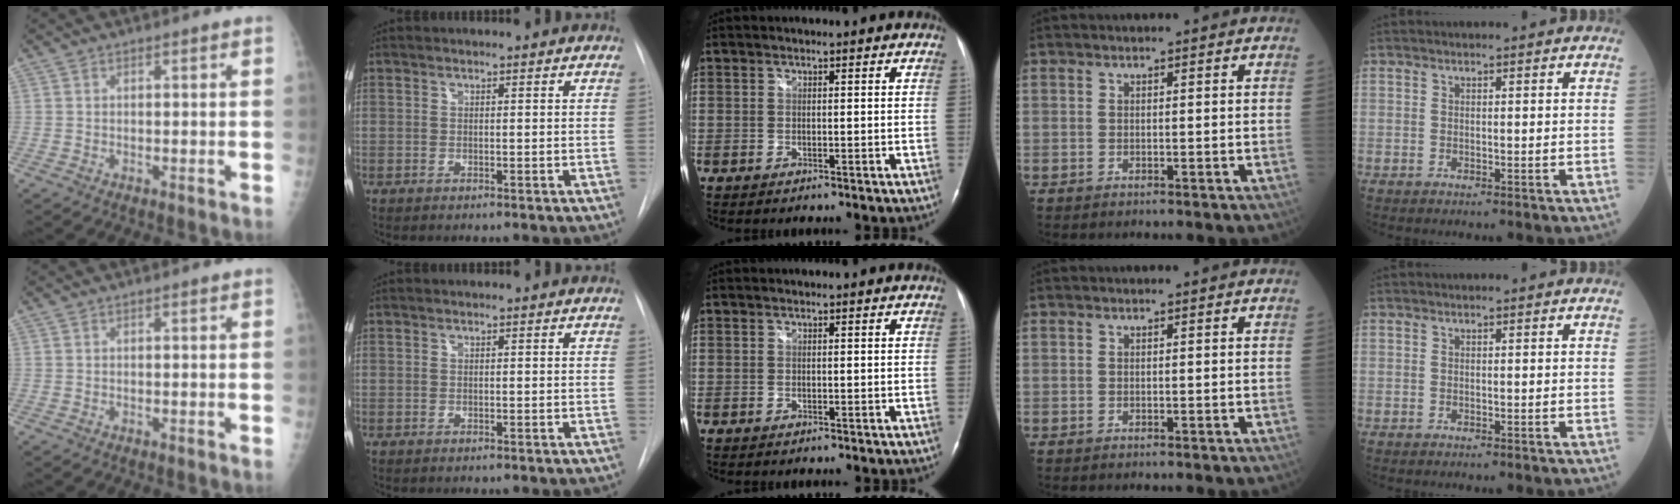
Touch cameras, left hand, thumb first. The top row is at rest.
{}